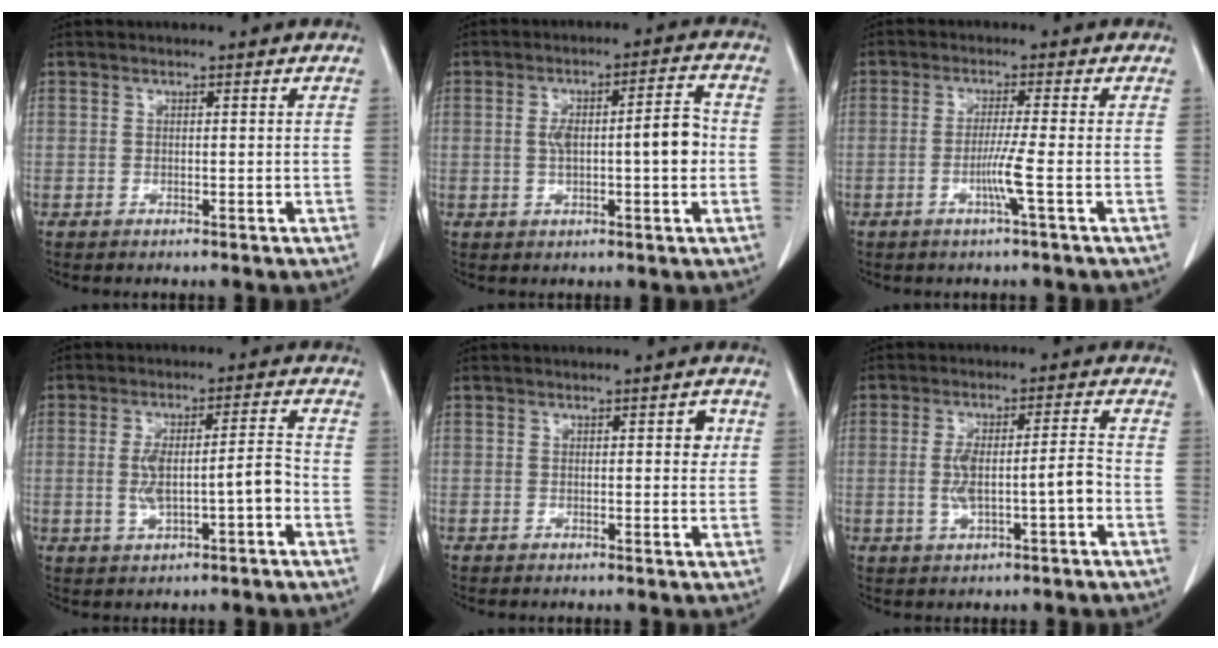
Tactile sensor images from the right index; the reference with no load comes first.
{"total": 8.3, "force": [-0.3, 1.8, 8.1], "torque": [-0.133, 0.023, -0.002]}
{"total": 4.0, "force": [-1.3, -1.1, 3.6], "torque": [-0.071, -0.008, -0.028]}
{"total": 7.7, "force": [-1.6, 1.5, 7.4], "torque": [-0.133, 0.019, -0.022]}
{"total": 1.9, "force": [0.5, 0.8, 1.7], "torque": [-0.016, 0.003, 0.005]}
{"total": 7.2, "force": [-1.5, 1.2, 6.9], "torque": [-0.130, 0.016, -0.021]}